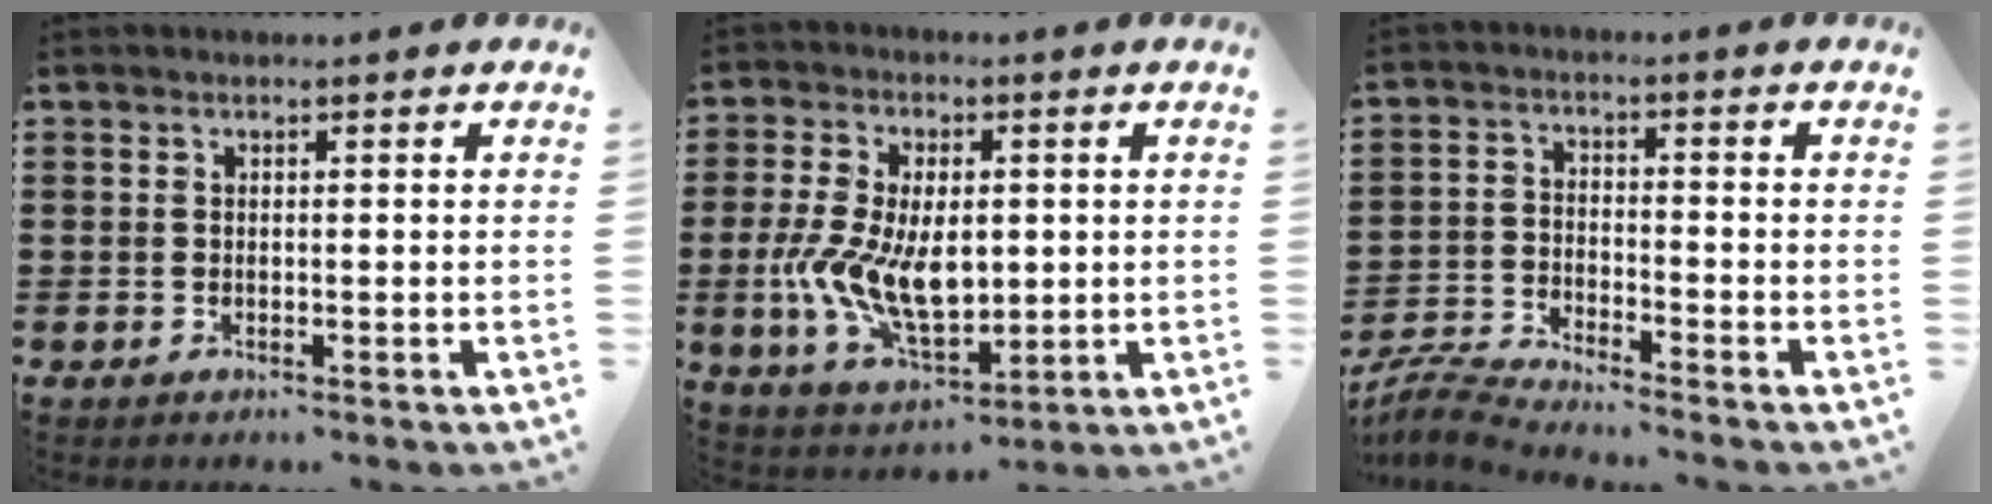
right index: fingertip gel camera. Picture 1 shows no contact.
{"total": 11.3, "force": [-0.3, 6.6, 9.1], "torque": [-0.202, 0.004, -0.004]}
{"total": 4.9, "force": [-4.9, -0.3, 0.8], "torque": [-0.037, -0.009, -0.105]}